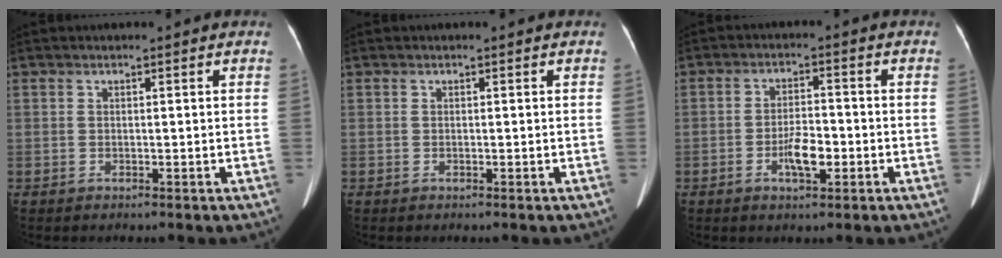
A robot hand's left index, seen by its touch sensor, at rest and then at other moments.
{"total": 0.0}
{"total": 4.8, "force": [-1.8, 1.5, 4.2], "torque": [-0.078, 0.001, -0.030]}